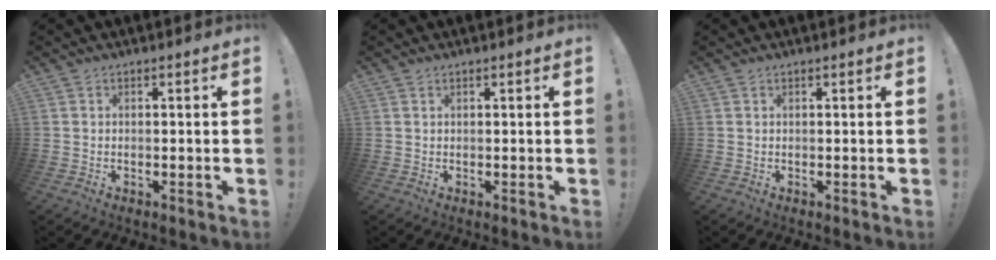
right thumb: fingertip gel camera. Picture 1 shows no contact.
{"total": 0.0}
{"total": 0.0}